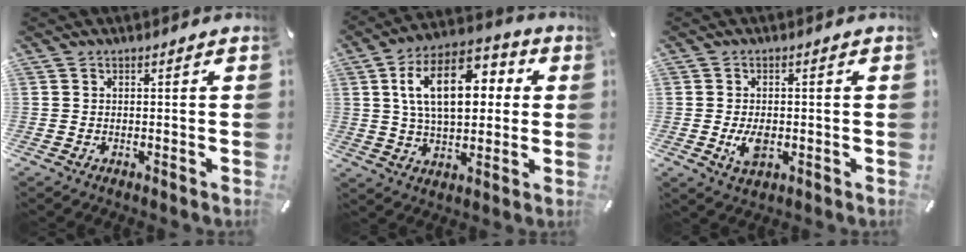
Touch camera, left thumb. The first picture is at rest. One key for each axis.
{"total": 17.0, "fx": 3.9, "fy": 10.1, "fz": 13.1, "tx": -0.231, "ty": 0.006, "tz": 0.063}
{"total": 4.6, "fx": -0.8, "fy": 2.8, "fz": 3.6, "tx": -0.075, "ty": -0.007, "tz": -0.018}